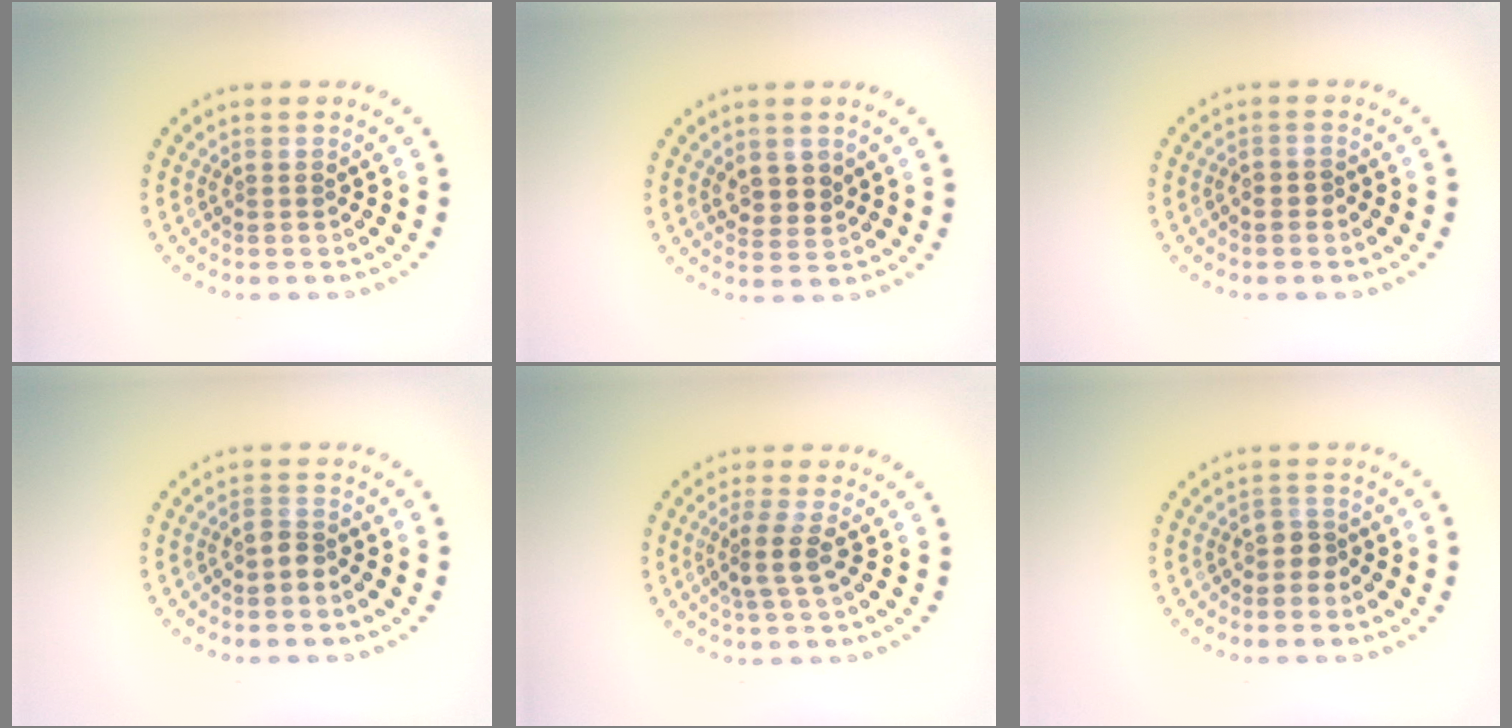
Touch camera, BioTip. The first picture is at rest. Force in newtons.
{"total": 2.1, "press": 1.9, "slide": 0.8}
{"total": 0.6, "press": 0.5, "slide": 0.3}
{"total": 1.5, "press": 1.2, "slide": 0.9}
{"total": 2.2, "press": 1.6, "slide": 1.5}
{"total": 1.4, "press": 1.1, "slide": 0.9}